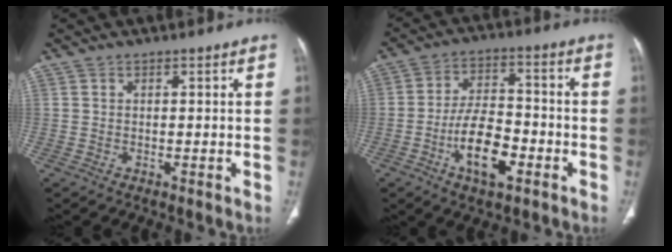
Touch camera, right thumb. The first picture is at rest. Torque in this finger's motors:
{"motor_torque": [2.89, 1.78, 1.25, -0.90, 0.11]}